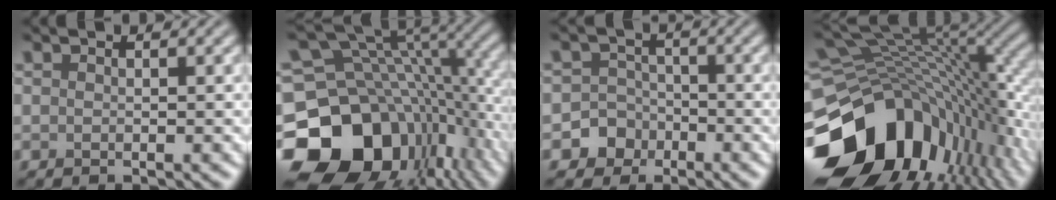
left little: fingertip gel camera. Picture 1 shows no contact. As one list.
[{"total": 17.4, "force": [-4.6, 13.2, 10.3], "torque": [-0.201, -0.019, -0.063]}, {"total": 4.0, "force": [-2.0, 3.5, 0.3], "torque": [0.036, -0.002, -0.050]}, {"total": 16.4, "force": [-5.6, 11.1, 10.6], "torque": [-0.189, -0.016, -0.094]}]